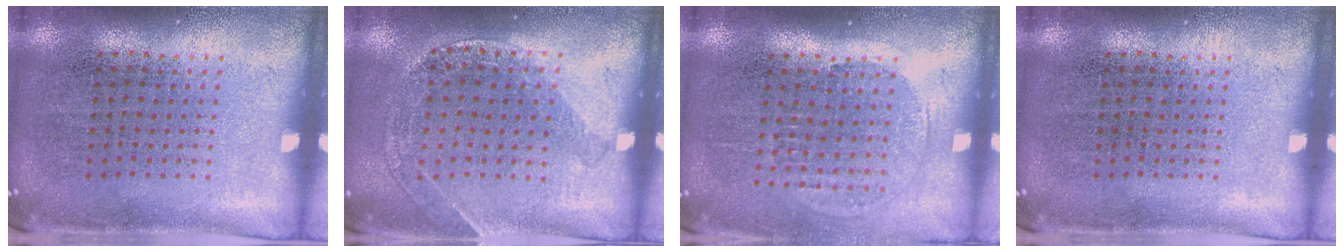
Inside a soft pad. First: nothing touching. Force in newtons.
{"total": 1.3, "press": 1.3, "slide": 0.1}
{"total": 1.3, "press": 1.2, "slide": 0.6}
{"total": 0.0}